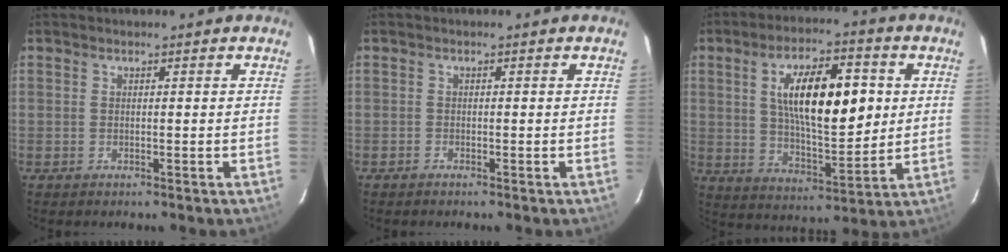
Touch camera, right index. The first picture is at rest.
{"total": 0.6, "force": [-0.6, 0.2, 0.0], "torque": [0.001, 0.002, -0.013]}
{"total": 17.0, "force": [3.7, 6.7, 15.1], "torque": [-0.249, 0.012, 0.065]}